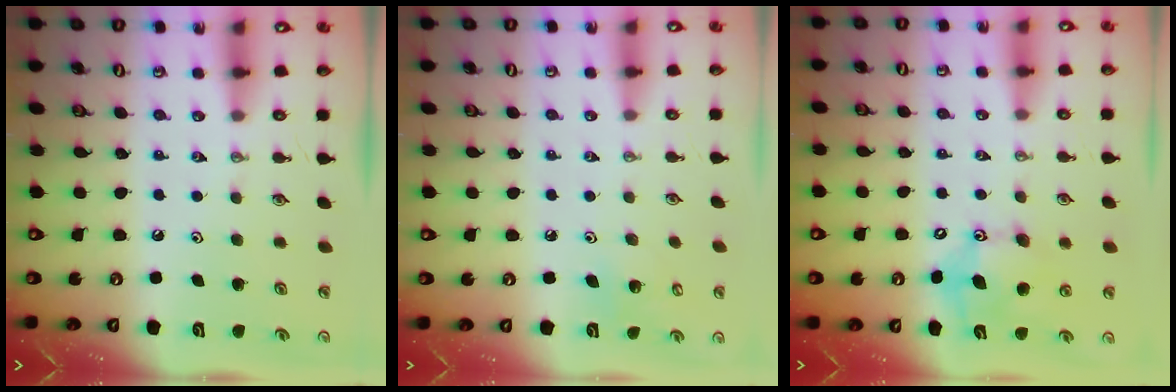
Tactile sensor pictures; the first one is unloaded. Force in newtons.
{"total": 4.7, "press": 4.6, "slide": 0.4}
{"total": 11.7, "press": 11.7, "slide": 0.7}